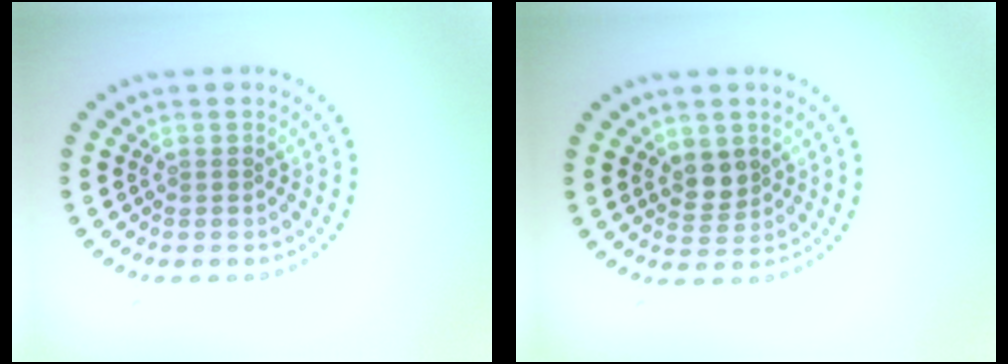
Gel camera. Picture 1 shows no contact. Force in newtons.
{"total": 2.0, "press": 1.8, "slide": 0.8}